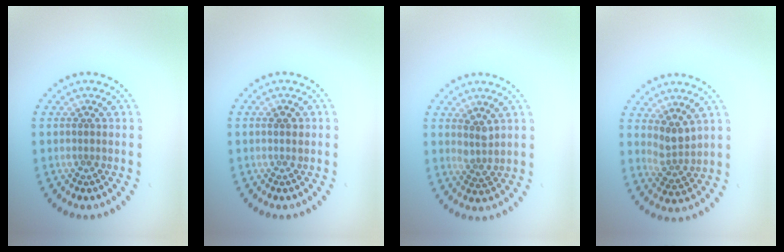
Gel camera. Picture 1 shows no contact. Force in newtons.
{"total": 1.0, "press": 0.9, "slide": 0.3}
{"total": 1.7, "press": 1.3, "slide": 1.1}
{"total": 2.2, "press": 1.8, "slide": 1.3}